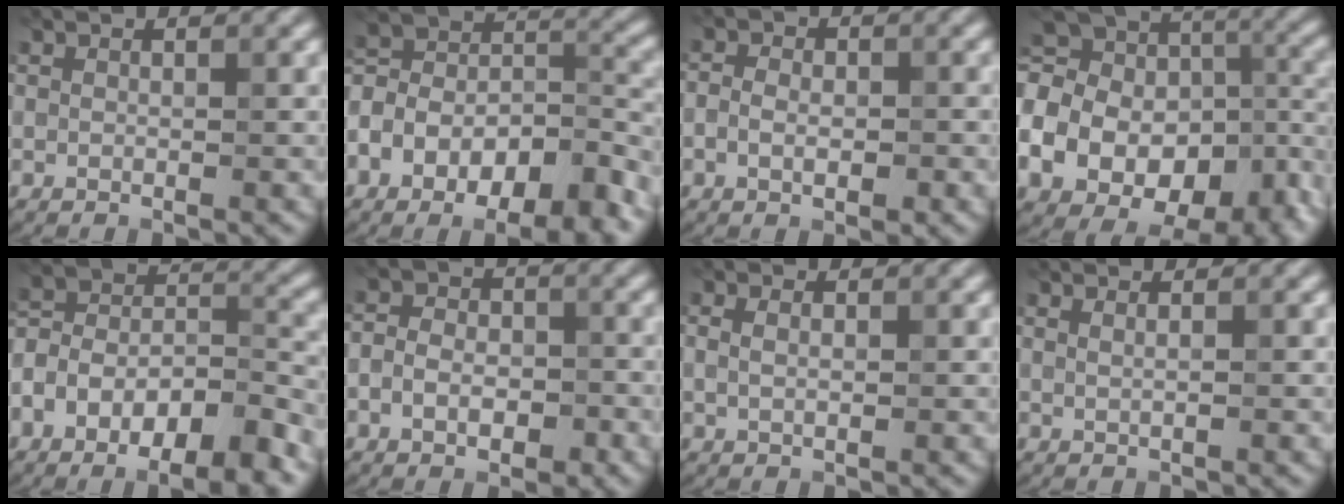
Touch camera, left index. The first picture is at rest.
{"total": 12.8, "force": [-6.4, 6.7, 8.8], "torque": [-0.147, 0.013, -0.109]}
{"total": 3.4, "force": [-0.6, 2.3, 2.5], "torque": [-0.019, 0.007, -0.018]}
{"total": 19.7, "force": [-6.5, 14.2, 12.0], "torque": [-0.257, -0.018, -0.081]}
{"total": 11.2, "force": [-5.9, 5.4, 7.7], "torque": [-0.129, 0.011, -0.104]}
{"total": 4.2, "force": [-1.3, 2.8, 2.8], "torque": [-0.021, 0.002, -0.029]}
{"total": 1.6, "force": [0.5, 0.9, 1.2], "torque": [-0.020, -0.003, 0.009]}
{"total": 1.2, "force": [0.5, 0.6, 0.9], "torque": [-0.005, -0.006, -0.001]}